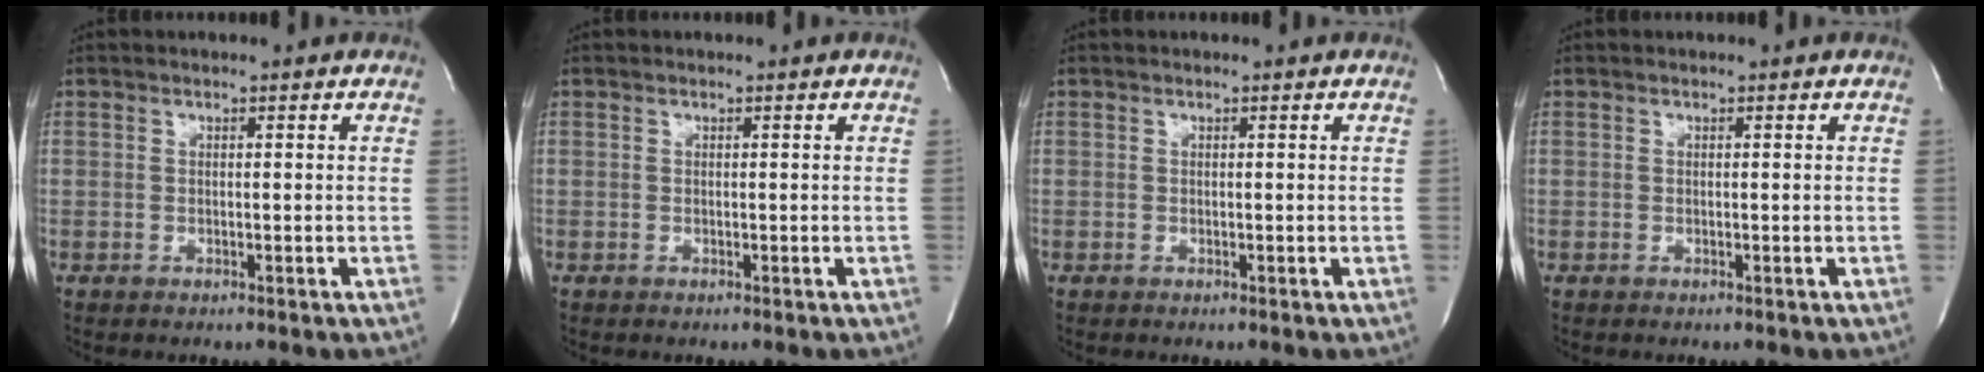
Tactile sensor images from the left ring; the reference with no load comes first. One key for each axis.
{"total": 0.0}
{"total": 0.0}
{"total": 0.0}